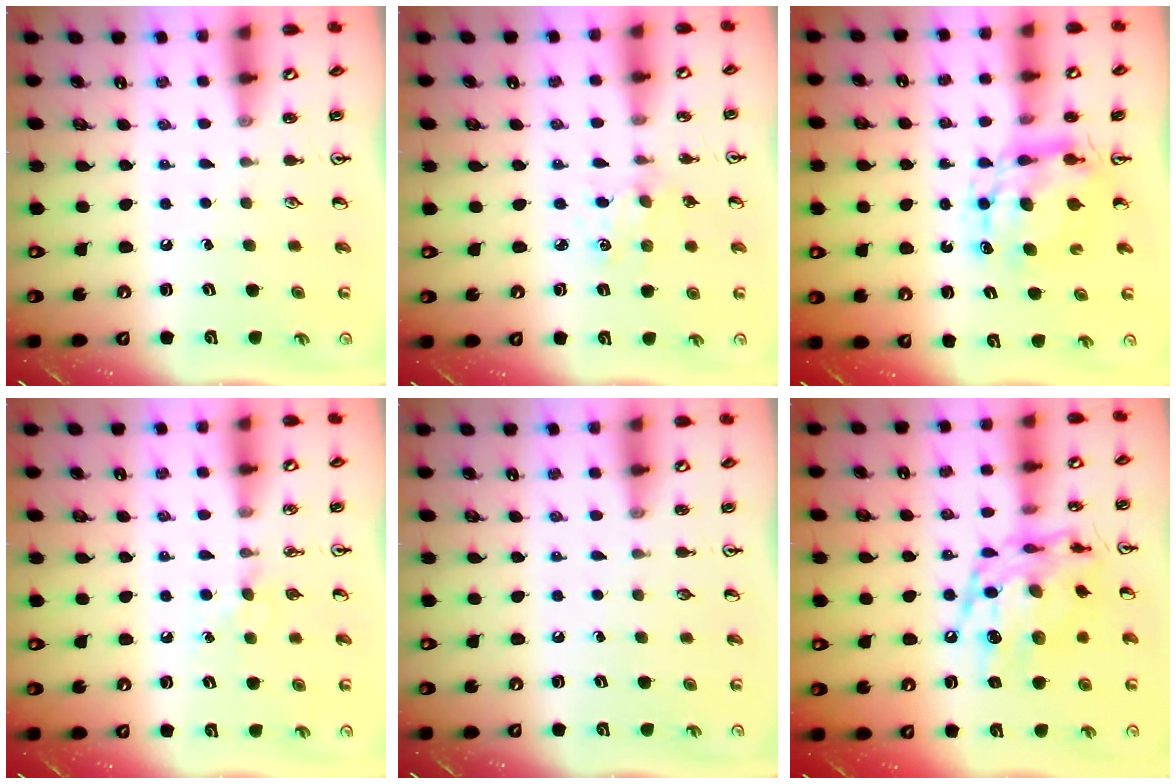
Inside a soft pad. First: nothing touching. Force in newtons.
{"total": 2.2, "press": 2.2, "slide": 0.2}
{"total": 8.4, "press": 8.3, "slide": 0.7}
{"total": 3.9, "press": 3.9, "slide": 0.5}
{"total": 0.0}
{"total": 16.1, "press": 16.0, "slide": 1.3}